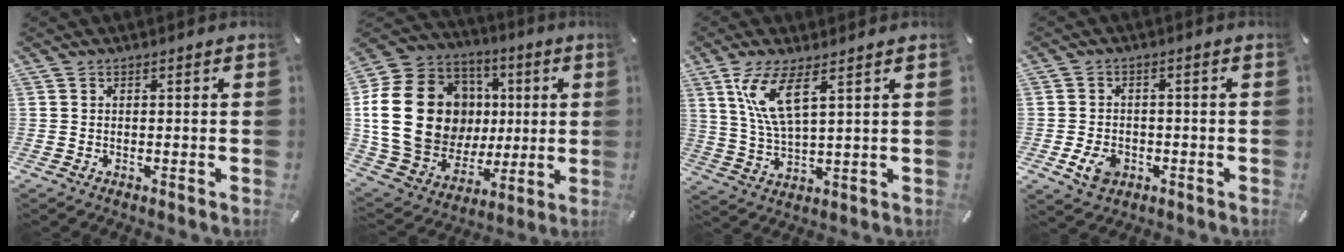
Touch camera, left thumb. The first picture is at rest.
{"total": 25.1, "force": [3.5, 20.1, 14.6], "torque": [-0.297, -0.008, 0.091]}
{"total": 10.1, "force": [5.2, 3.0, 8.2], "torque": [-0.184, -0.009, 0.091]}
{"total": 5.5, "force": [-2.0, 4.1, 3.1], "torque": [-0.069, 0.005, -0.035]}